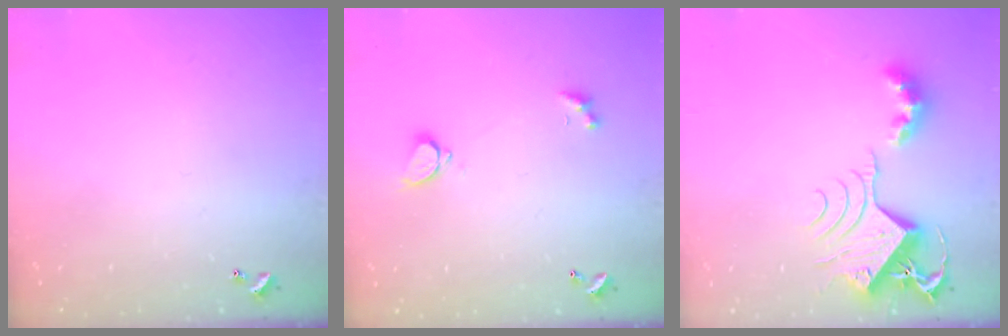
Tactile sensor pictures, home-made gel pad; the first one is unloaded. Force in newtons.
{"total": 2.1, "press": 1.8, "slide": 1.0}
{"total": 10.1, "press": 10.0, "slide": 1.5}